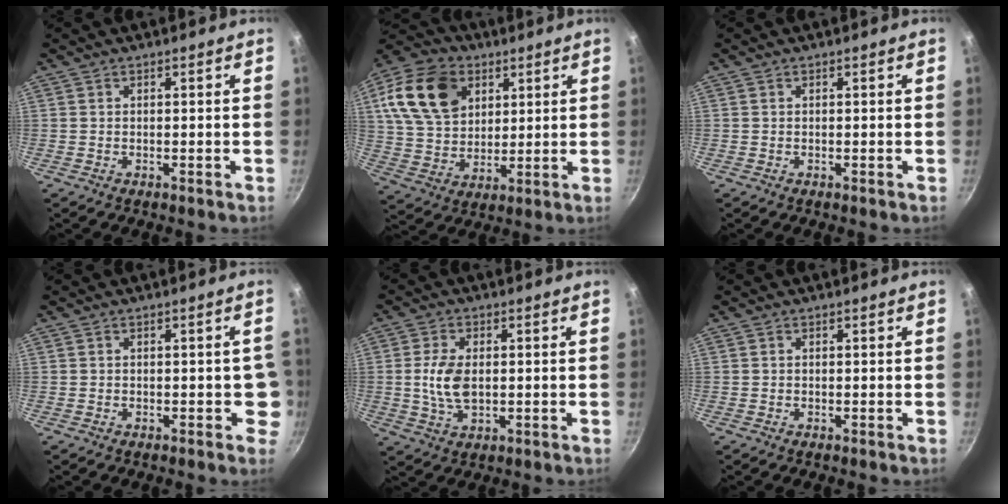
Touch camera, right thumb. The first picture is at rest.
{"total": 18.4, "force": [6.8, 13.3, 10.8], "torque": [-0.180, -0.007, 0.124]}
{"total": 0.0}
{"total": 3.1, "force": [-0.5, 2.1, 2.2], "torque": [0.013, 0.012, -0.009]}
{"total": 7.2, "force": [0.2, 4.3, 5.9], "torque": [-0.113, -0.001, 0.003]}
{"total": 0.0}